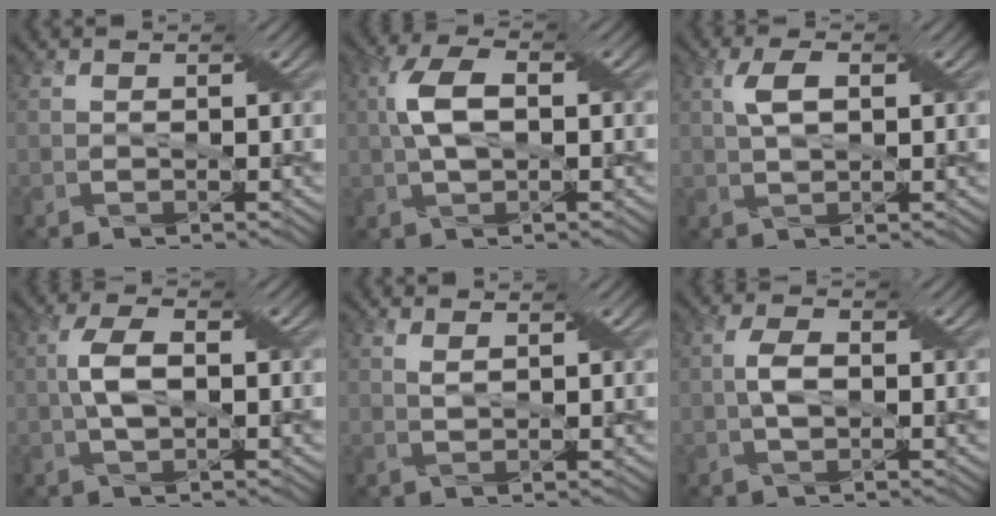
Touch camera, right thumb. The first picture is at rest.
{"total": 6.1, "force": [0.7, 2.9, 5.4], "torque": [-0.121, 0.015, 0.008]}
{"total": 3.9, "force": [1.2, 1.6, 3.4], "torque": [-0.073, 0.009, 0.022]}
{"total": 4.5, "force": [0.1, 2.0, 4.0], "torque": [-0.092, 0.006, 0.000]}
{"total": 1.3, "force": [1.0, -0.2, 0.9], "torque": [-0.022, 0.004, 0.019]}
{"total": 3.3, "force": [-0.2, 1.6, 2.8], "torque": [-0.062, 0.003, -0.005]}